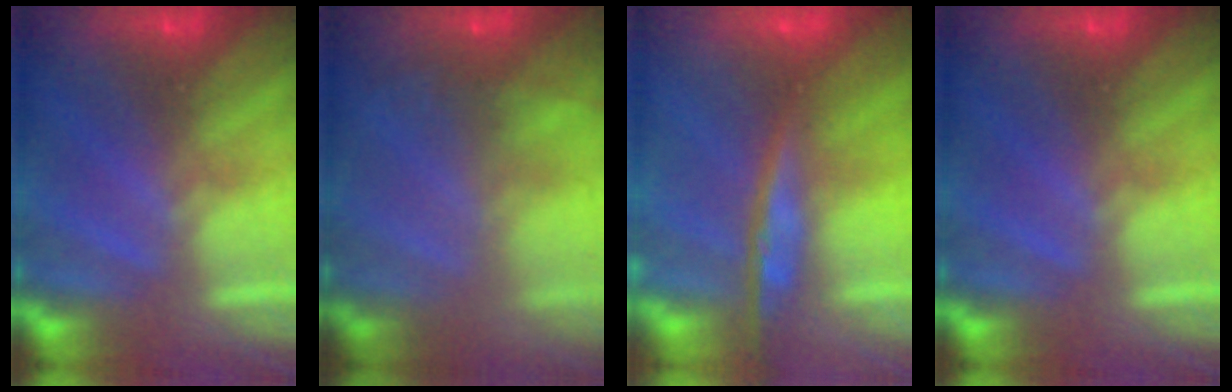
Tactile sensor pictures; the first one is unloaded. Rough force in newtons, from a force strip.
{"total": 7.5}
{"total": 8.5}
{"total": 0.0}